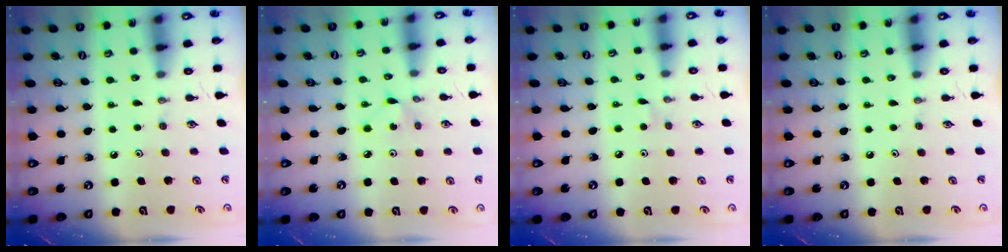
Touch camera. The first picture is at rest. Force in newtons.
{"total": 2.7, "press": 2.7, "slide": 0.3}
{"total": 2.1, "press": 2.1, "slide": 0.3}
{"total": 0.0}